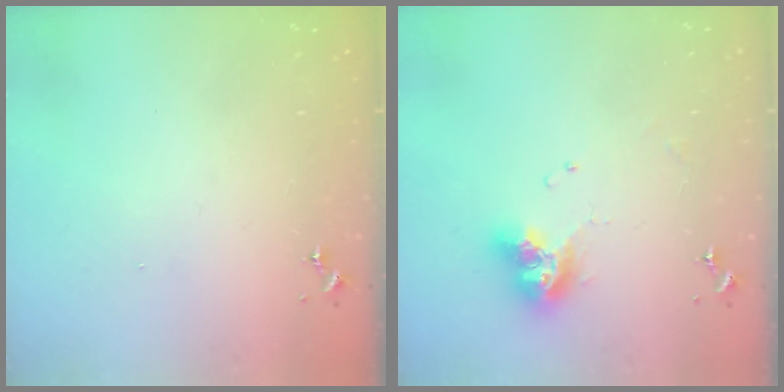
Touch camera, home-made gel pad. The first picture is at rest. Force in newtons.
{"total": 11.2, "press": 11.1, "slide": 1.1}